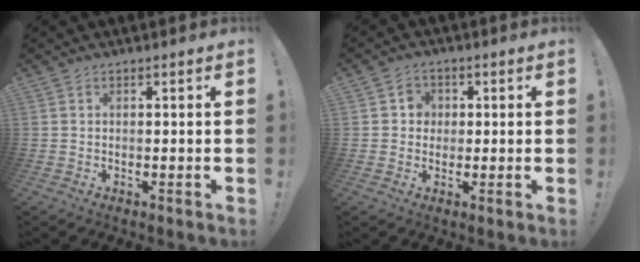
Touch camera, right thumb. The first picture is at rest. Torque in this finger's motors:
{"motor_torque": [0.06, -0.04, 0.08, 0.15, 0.00]}